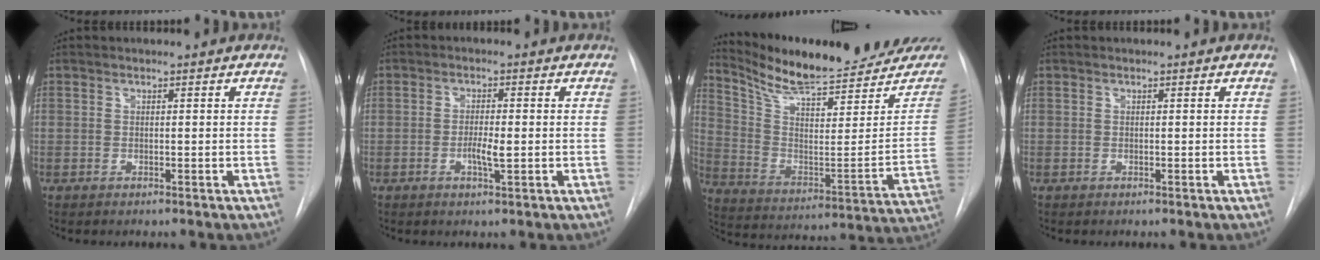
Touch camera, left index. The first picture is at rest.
{"total": 3.0, "force": [-1.1, 0.4, 2.8], "torque": [-0.052, -0.006, -0.016]}
{"total": 24.3, "force": [22.0, 2.9, 10.0], "torque": [-0.169, -0.075, 0.318]}
{"total": 0.0}